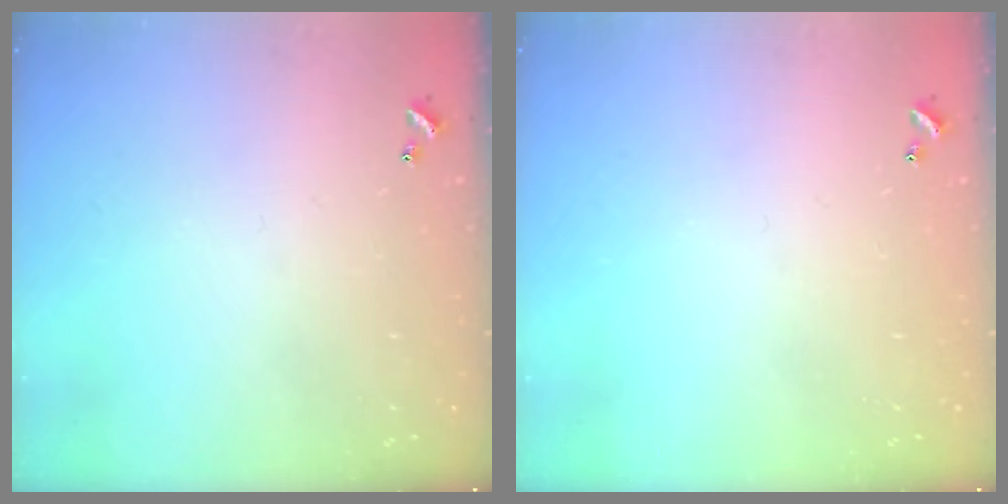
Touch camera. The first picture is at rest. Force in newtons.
{"total": 0.0}